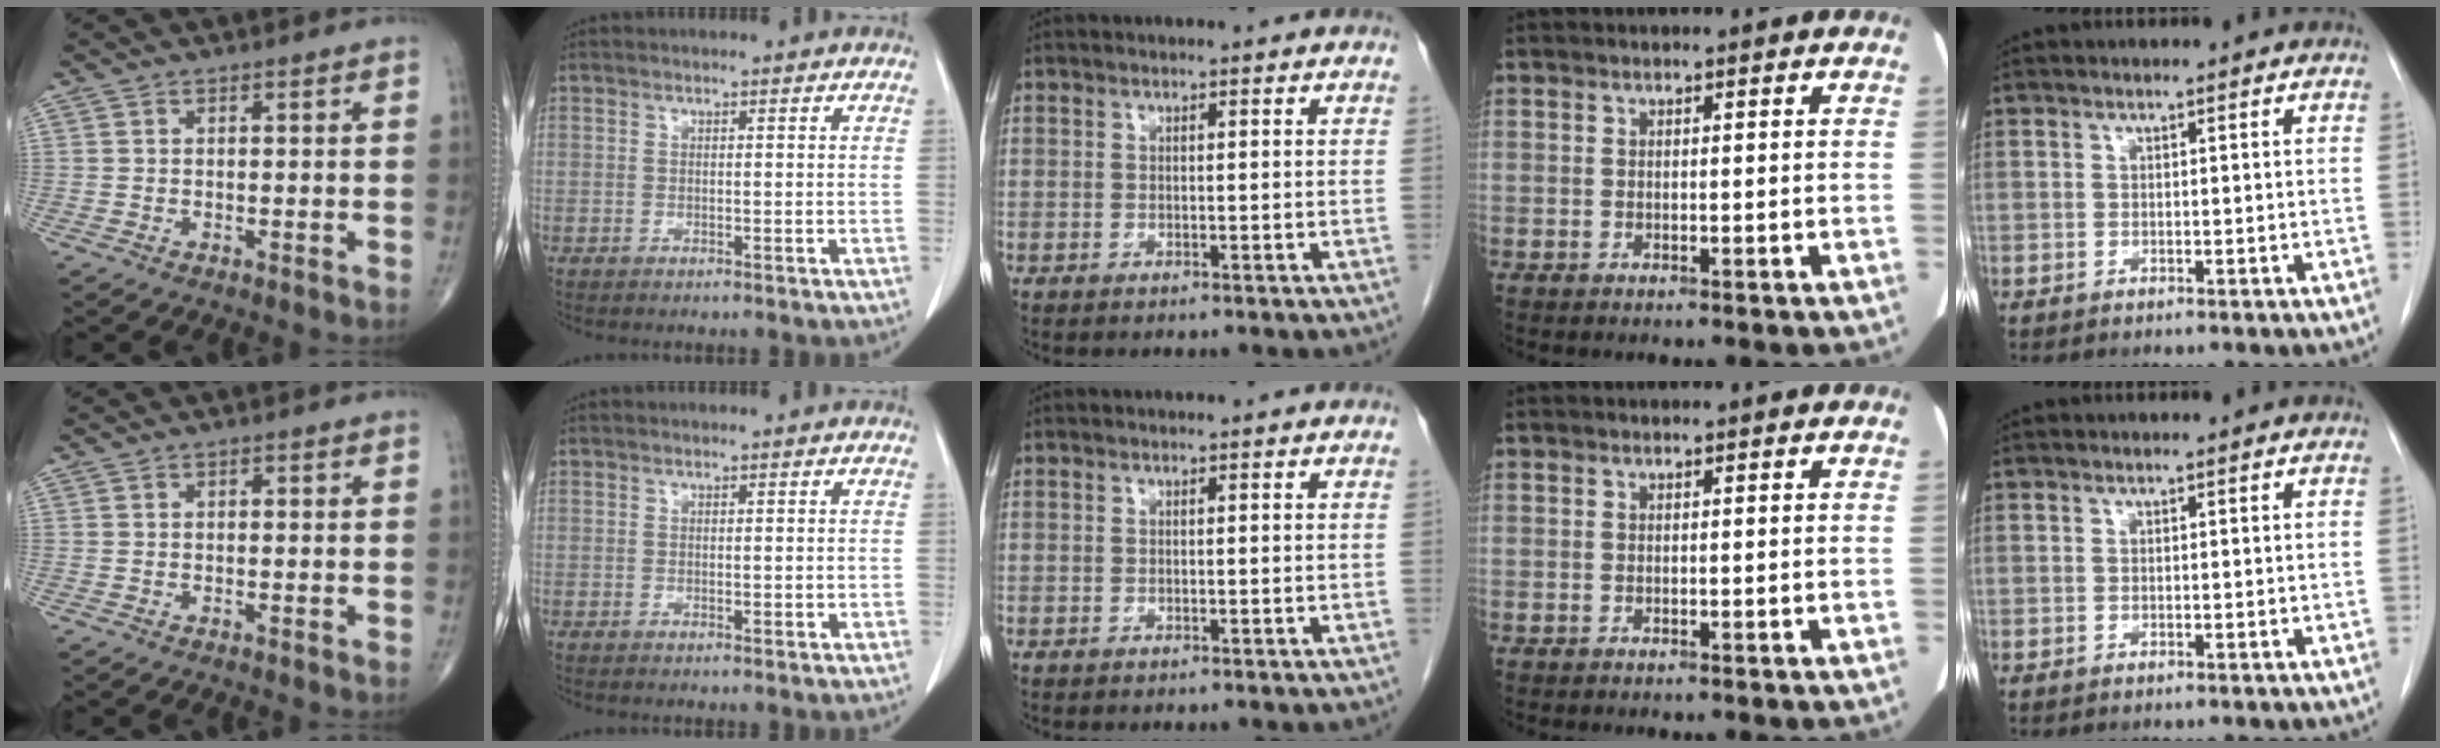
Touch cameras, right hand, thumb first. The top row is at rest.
{"thumb": {"total": 0.8, "force": [0.2, 0.4, 0.6], "torque": [-0.010, 0.002, 0.002]}, "index": {"total": 1.0, "force": [0.0, 0.5, 0.9], "torque": [-0.013, -0.003, 0.004]}}